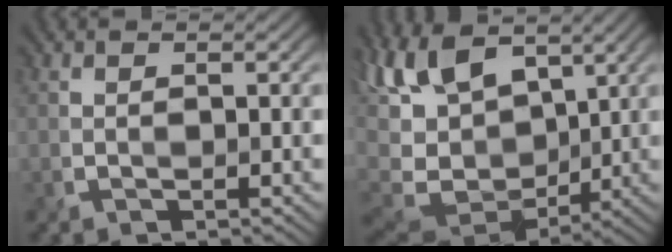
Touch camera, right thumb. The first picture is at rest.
{"total": 13.7, "force": [2.8, 7.9, 10.8], "torque": [-0.257, -0.001, 0.048]}